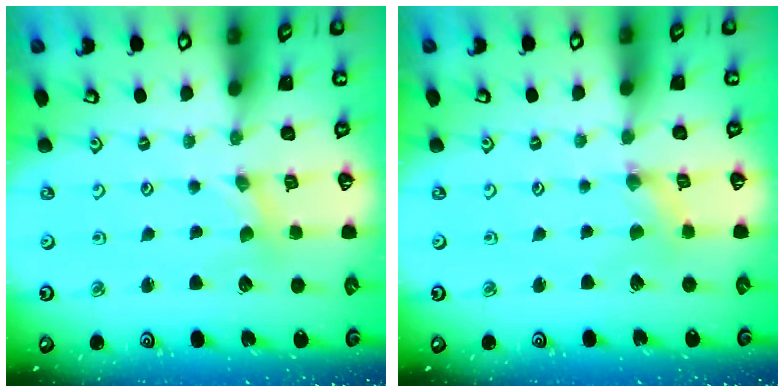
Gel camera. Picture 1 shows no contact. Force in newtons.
{"total": 0.0}